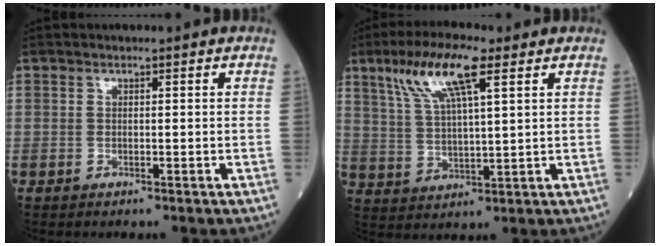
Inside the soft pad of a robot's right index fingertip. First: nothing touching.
{"total": 10.6, "force": [5.7, 1.7, 8.8], "torque": [-0.179, 0.016, 0.109]}